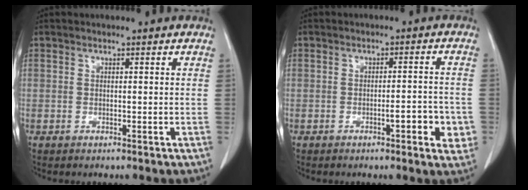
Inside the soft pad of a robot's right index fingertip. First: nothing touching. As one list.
[{"total": 5.3, "force": [-2.0, 1.3, 4.7], "torque": [-0.055, 0.003, -0.023]}]